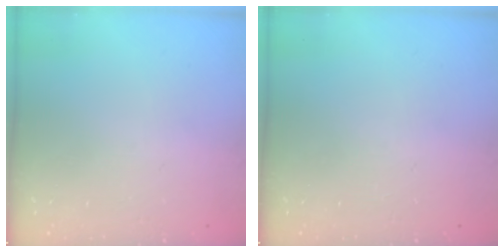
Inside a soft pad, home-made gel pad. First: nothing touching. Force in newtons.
{"total": 0.0}